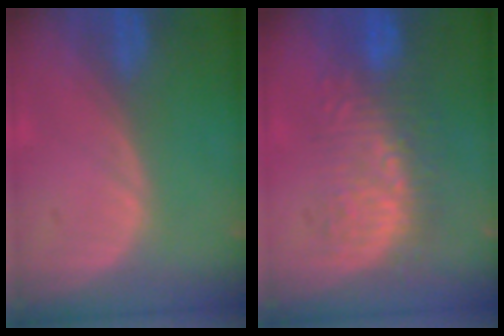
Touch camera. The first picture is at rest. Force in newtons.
{"total": 9.0, "press": 8.6, "slide": 2.5}